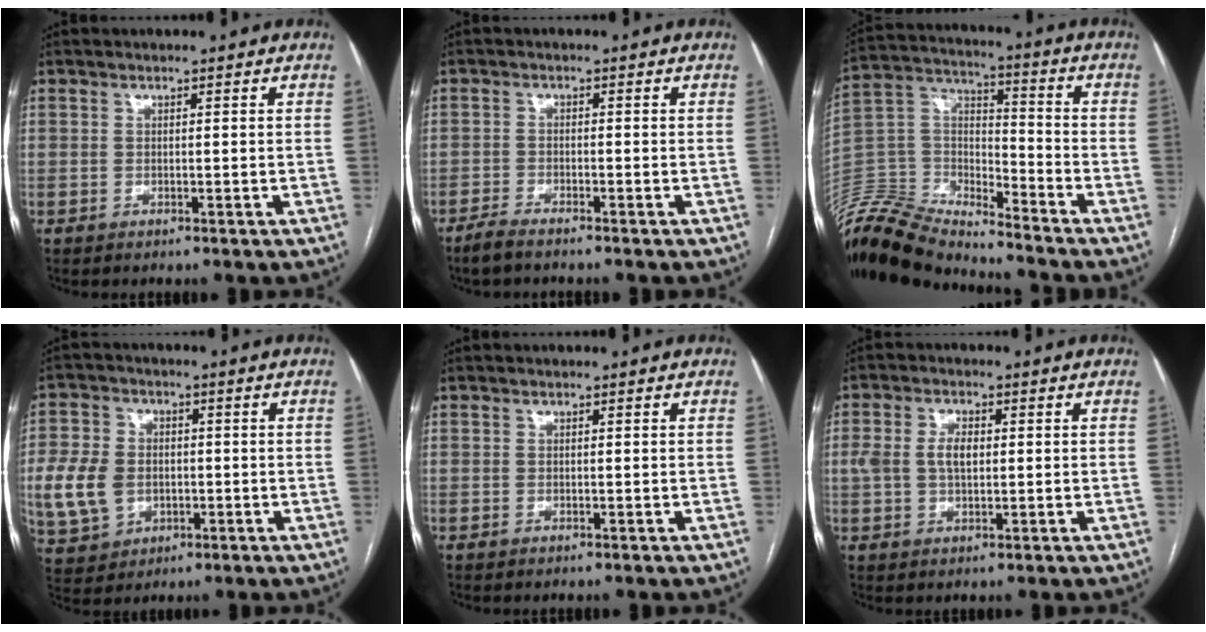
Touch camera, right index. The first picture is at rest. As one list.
[{"total": 2.7, "force": [-2.4, 0.2, 1.3], "torque": [-0.030, -0.005, -0.046]}, {"total": 18.6, "force": [-17.7, 3.9, 4.3], "torque": [-0.090, 0.038, -0.318]}, {"total": 22.5, "force": [-3.2, 19.0, 11.7], "torque": [-0.339, 0.025, -0.036]}, {"total": 0.0}, {"total": 5.5, "force": [0.5, 3.2, 4.4], "torque": [-0.097, 0.018, 0.015]}]